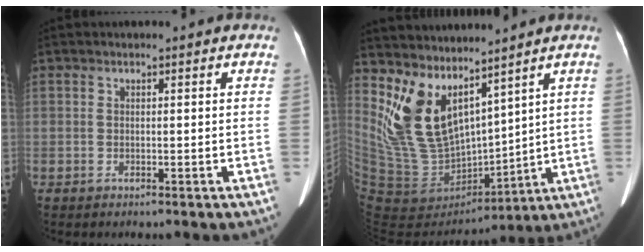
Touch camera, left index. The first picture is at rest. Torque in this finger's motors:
{"motor_torque": [1.47, -0.67, 0.60, 0.21]}